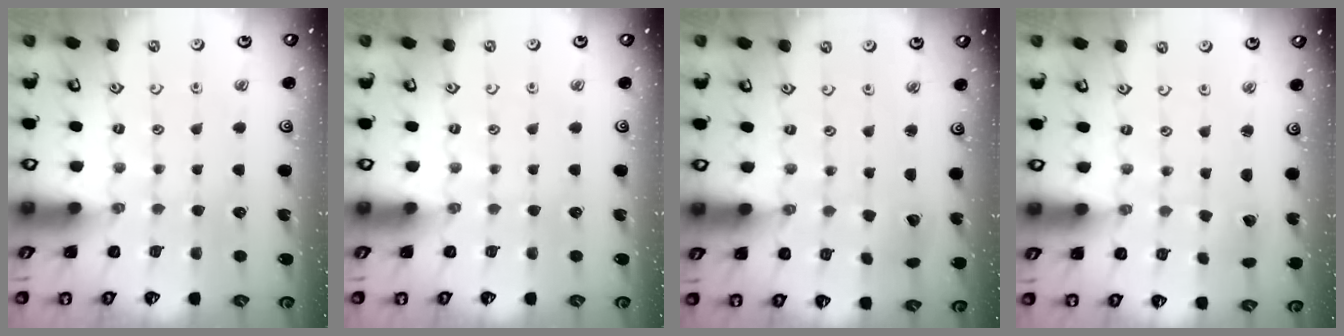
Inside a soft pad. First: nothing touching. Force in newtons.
{"total": 0.0}
{"total": 2.2, "press": 2.2, "slide": 0.3}
{"total": 1.7, "press": 1.7, "slide": 0.1}